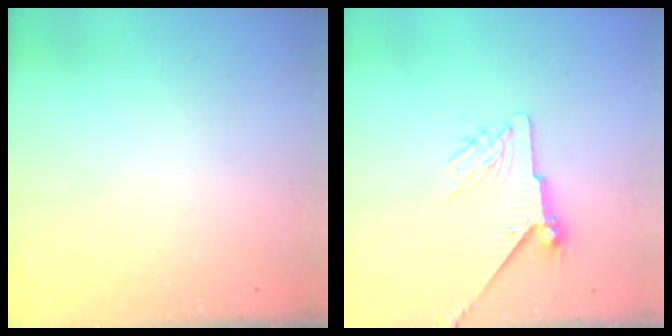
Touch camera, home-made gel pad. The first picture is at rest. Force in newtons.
{"total": 7.3, "press": 7.2, "slide": 1.0}